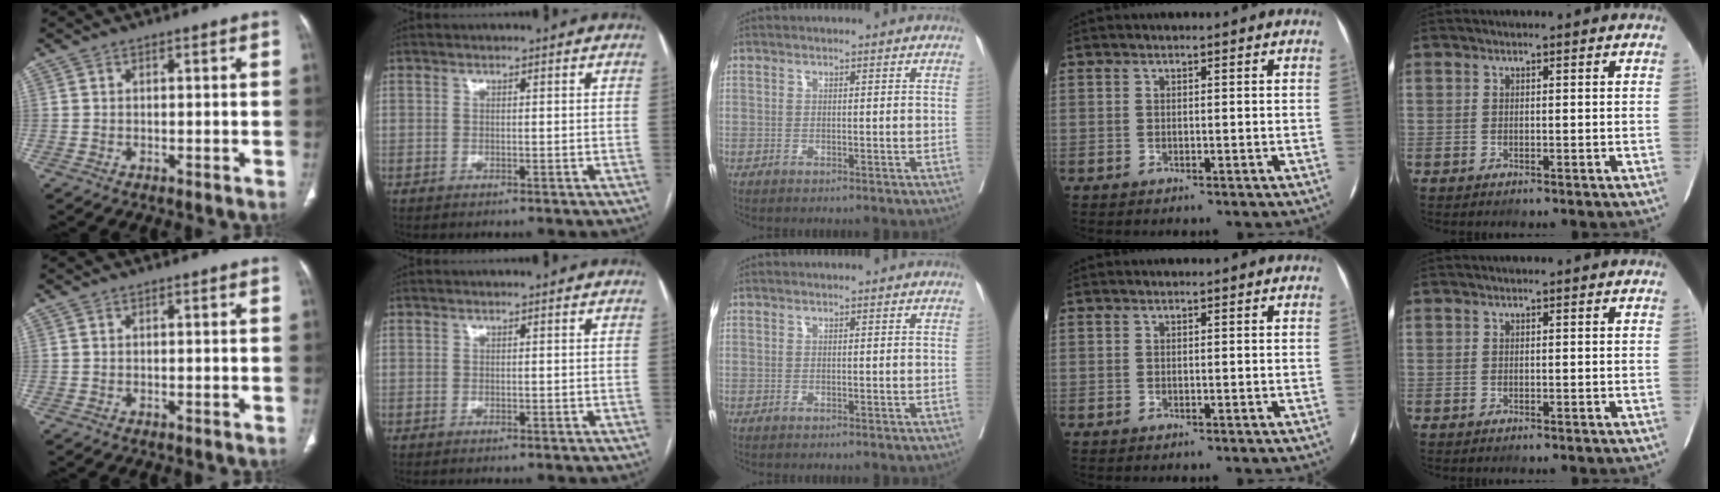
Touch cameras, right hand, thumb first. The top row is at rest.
{}